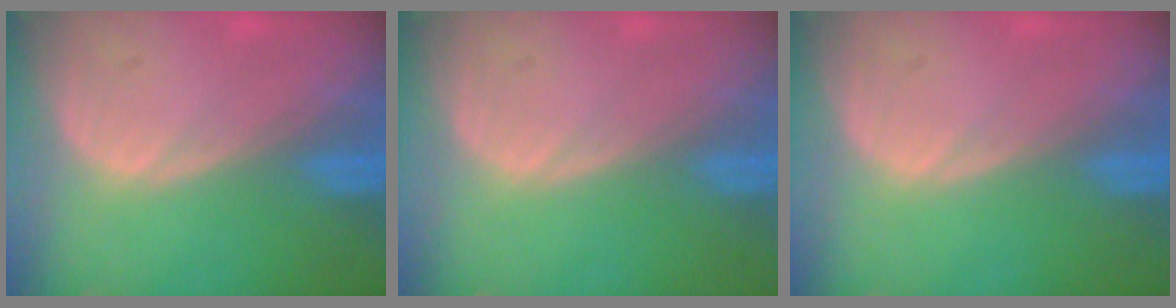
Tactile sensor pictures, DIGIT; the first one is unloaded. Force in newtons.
{"total": 0.0}
{"total": 0.0}